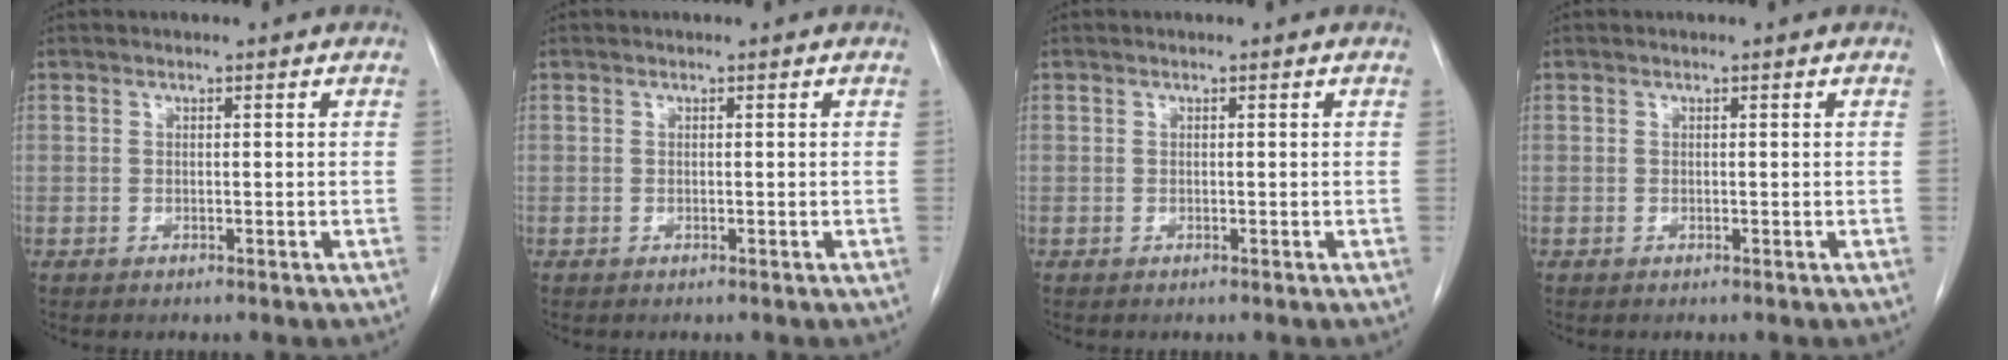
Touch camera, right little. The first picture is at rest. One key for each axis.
{"total": 0.0}
{"total": 0.0}
{"total": 0.0}